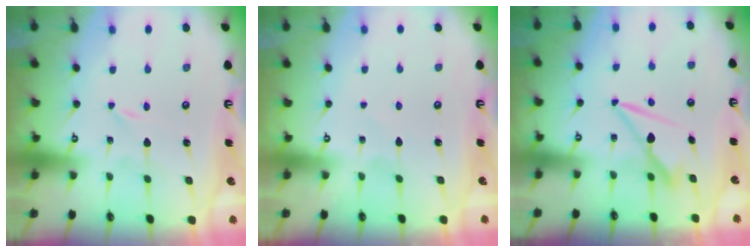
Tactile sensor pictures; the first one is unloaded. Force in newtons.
{"total": 1.2, "press": 1.1, "slide": 0.2}
{"total": 7.5, "press": 7.4, "slide": 1.0}